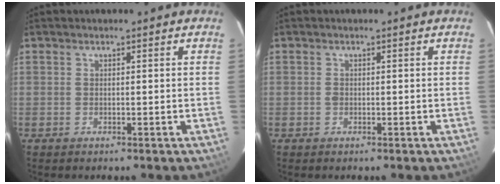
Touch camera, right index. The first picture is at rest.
{"total": 0.6, "force": [-0.1, 0.5, 0.3], "torque": [-0.004, 0.001, -0.004]}